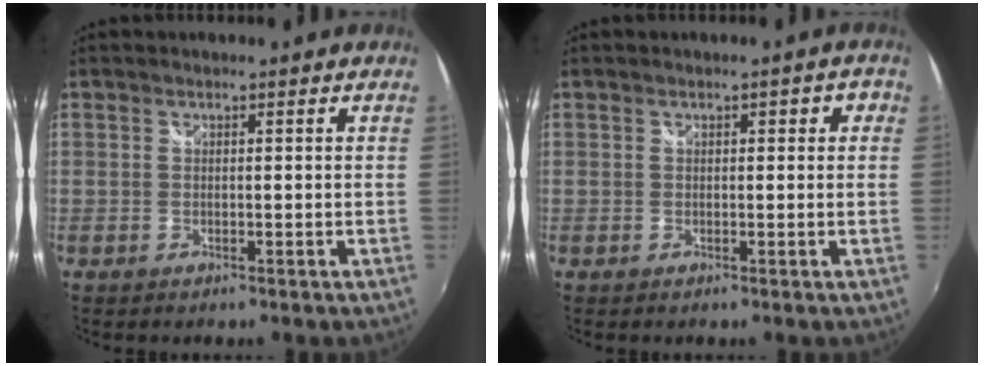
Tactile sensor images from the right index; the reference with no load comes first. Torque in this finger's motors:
{"motor_torque": [0.03, 0.01, 0.01, 0.00]}